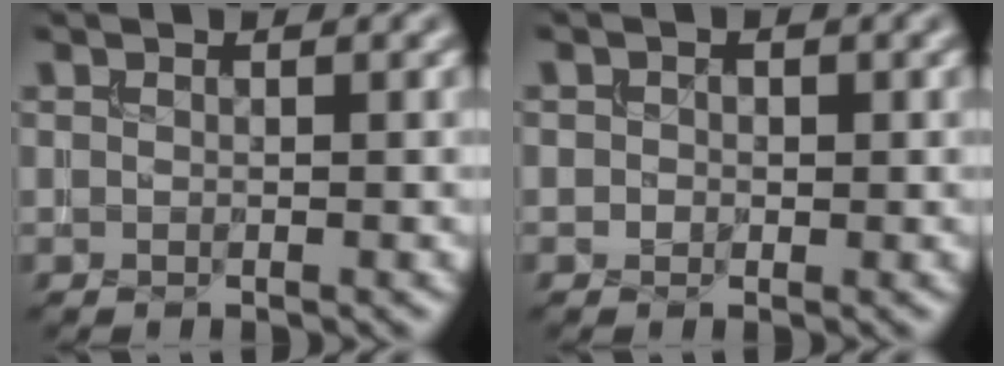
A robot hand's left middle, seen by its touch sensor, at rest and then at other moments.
{"total": 0.8, "force": [0.0, 0.8, 0.2], "torque": [-0.002, -0.005, -0.004]}